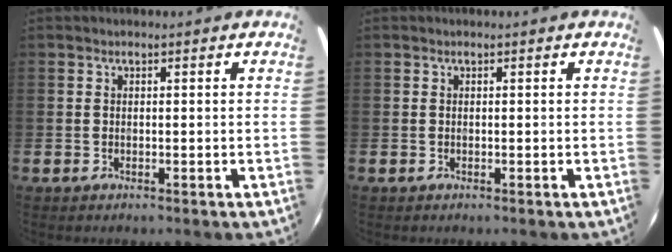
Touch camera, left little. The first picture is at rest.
{"total": 0.0}